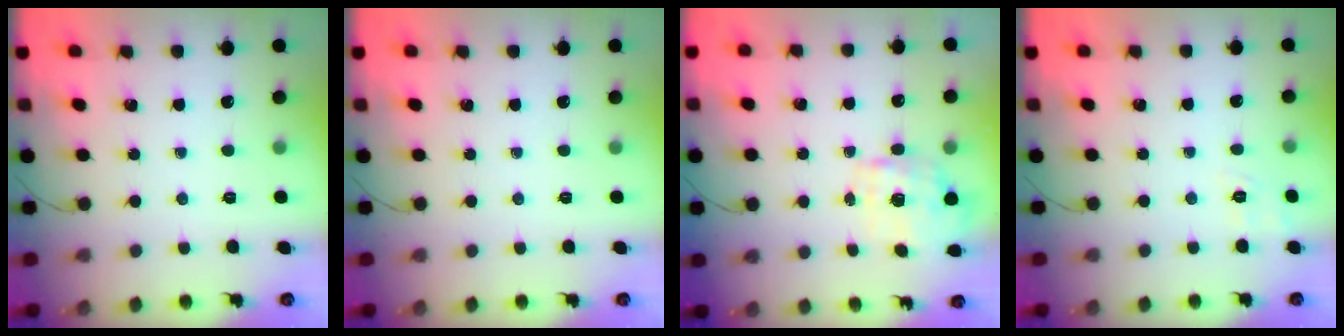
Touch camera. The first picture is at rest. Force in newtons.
{"total": 0.0}
{"total": 1.2, "press": 1.1, "slide": 0.5}
{"total": 3.1, "press": 2.4, "slide": 1.9}